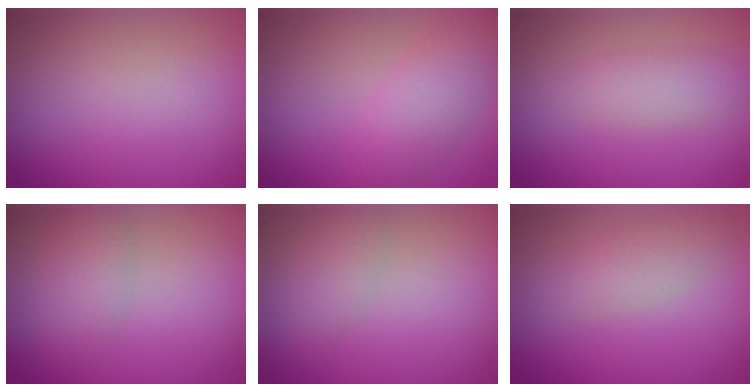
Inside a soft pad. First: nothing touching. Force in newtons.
{"total": 3.0, "press": 3.0, "slide": 0.1}
{"total": 2.0, "press": 2.0, "slide": 0.0}
{"total": 2.4, "press": 2.4, "slide": 0.1}
{"total": 1.7, "press": 1.7, "slide": 0.0}
{"total": 2.5, "press": 2.5, "slide": 0.1}